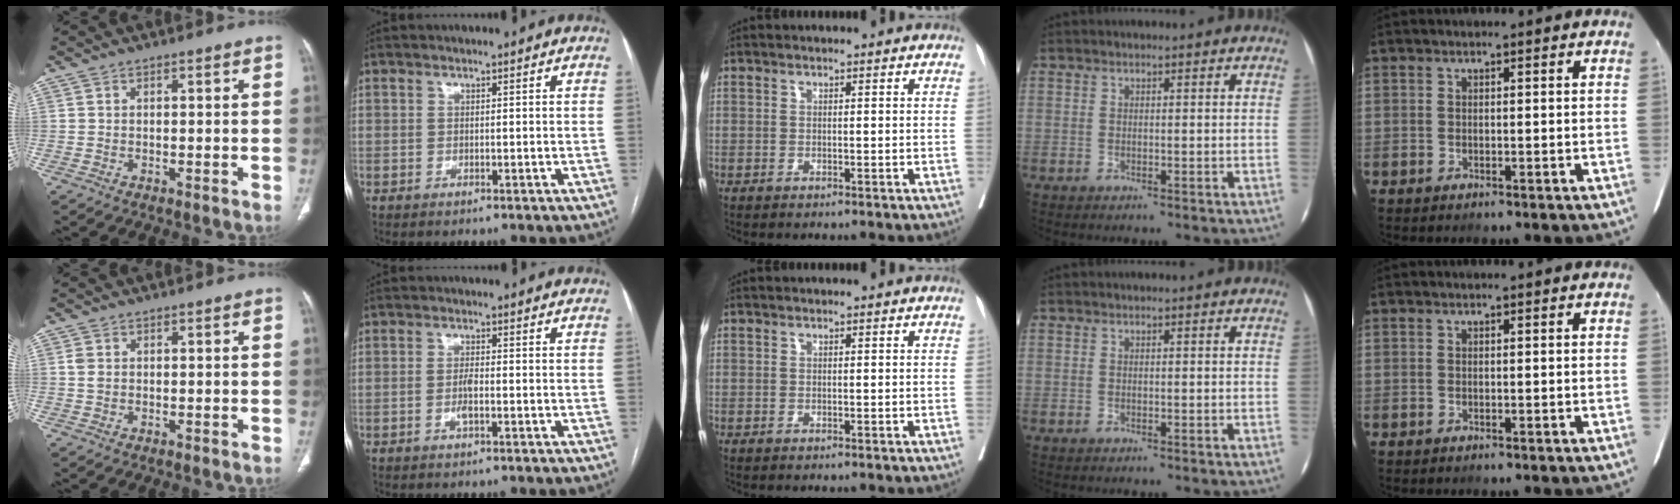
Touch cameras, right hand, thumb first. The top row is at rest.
{"thumb": {"total": 1.5, "force": [0.3, 1.1, 0.9], "torque": [-0.021, 0.003, 0.010]}, "index": {"total": 1.9, "force": [-0.5, 0.4, 1.8], "torque": [-0.039, -0.002, -0.011]}}